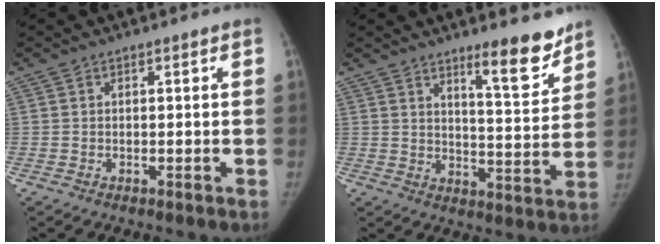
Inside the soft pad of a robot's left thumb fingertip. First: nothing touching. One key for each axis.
{"total": 10.1, "fx": 7.5, "fy": 1.9, "fz": 6.5, "tx": -0.073, "ty": -0.064, "tz": 0.116}